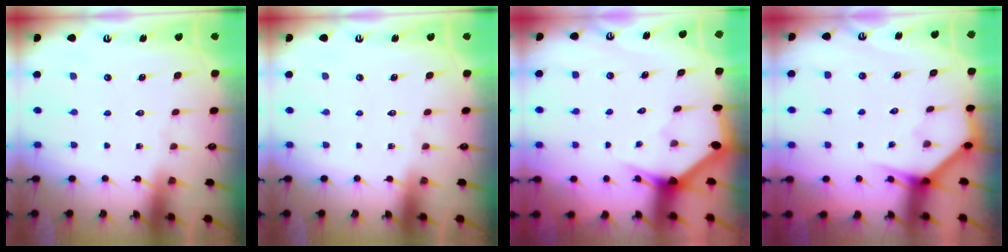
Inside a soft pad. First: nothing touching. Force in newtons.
{"total": 0.0}
{"total": 3.1, "press": 3.1, "slide": 0.2}
{"total": 3.7, "press": 3.7, "slide": 0.2}